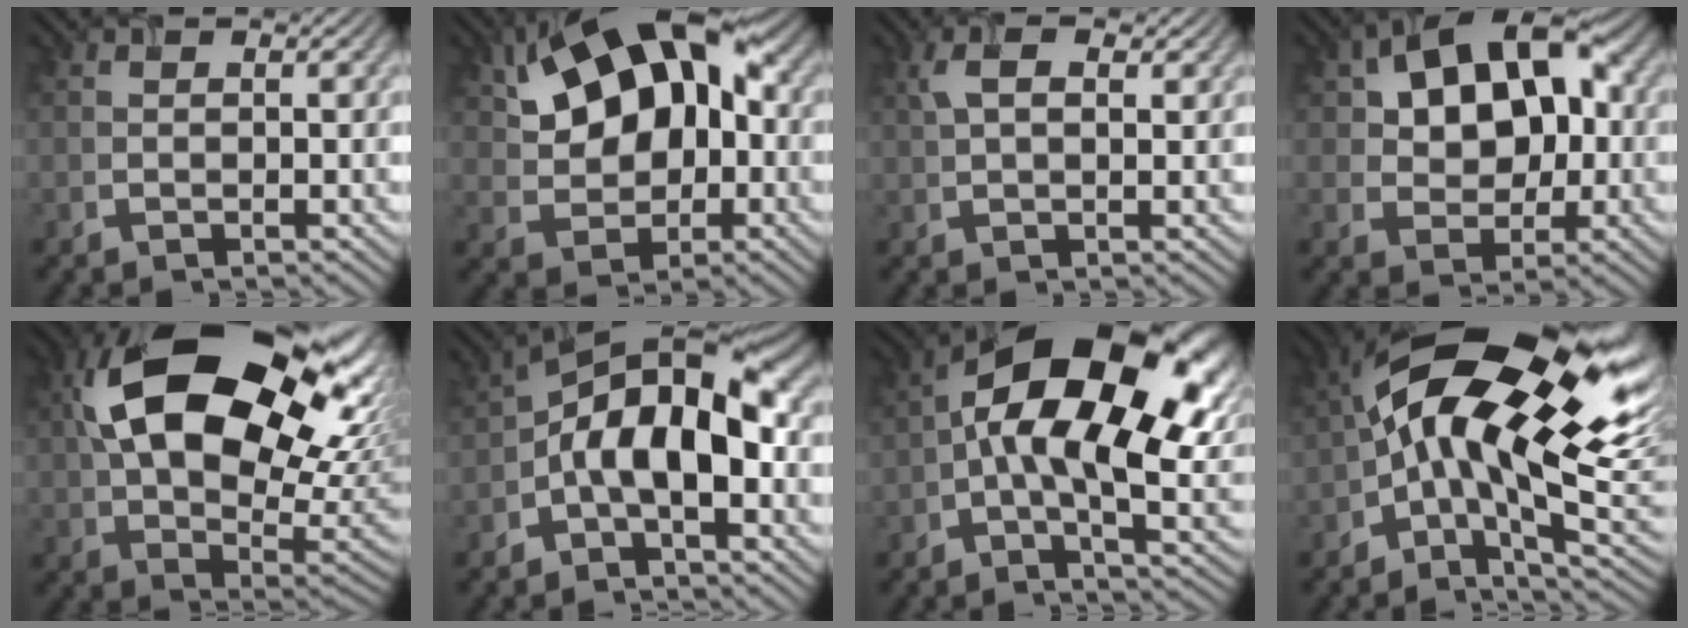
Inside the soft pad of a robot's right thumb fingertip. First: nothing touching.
{"total": 13.9, "force": [3.9, 8.7, 10.1], "torque": [-0.188, 0.019, 0.065]}
{"total": 3.9, "force": [1.5, 1.8, 3.1], "torque": [-0.072, 0.006, 0.029]}
{"total": 12.5, "force": [3.2, 8.3, 8.8], "torque": [-0.140, 0.018, 0.042]}
{"total": 22.6, "force": [7.4, 13.9, 16.1], "torque": [-0.326, 0.006, 0.156]}
{"total": 11.5, "force": [-1.3, 5.4, 10.1], "torque": [-0.170, 0.020, -0.034]}
{"total": 18.6, "force": [2.8, 8.8, 16.2], "torque": [-0.269, 0.015, 0.032]}
{"total": 19.7, "force": [2.8, 8.5, 17.6], "torque": [-0.301, 0.010, 0.041]}